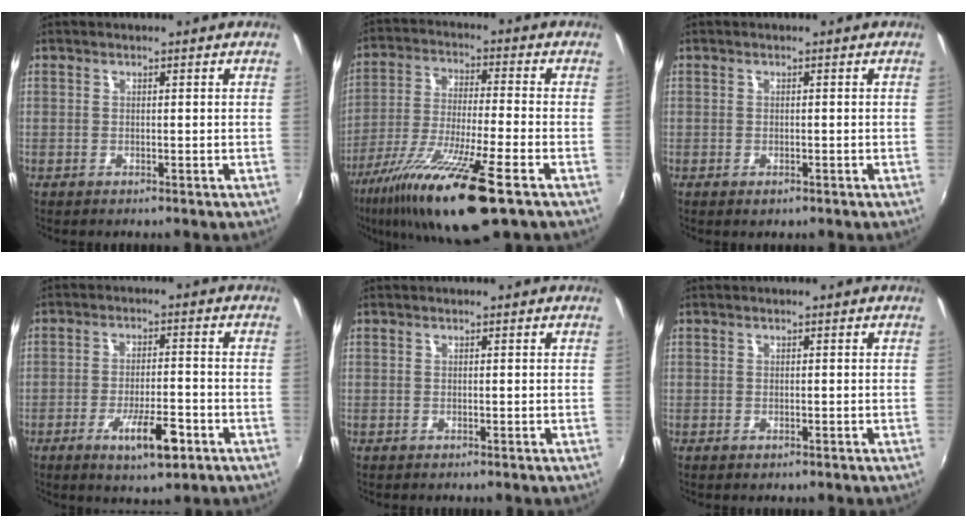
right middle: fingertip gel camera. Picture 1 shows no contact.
{"total": 17.8, "force": [-11.0, 1.5, 13.9], "torque": [-0.274, -0.046, -0.199]}
{"total": 0.7, "force": [-0.4, 0.5, 0.3], "torque": [-0.004, -0.002, -0.007]}
{"total": 10.7, "force": [-5.1, 2.6, 9.0], "torque": [-0.165, -0.016, -0.077]}
{"total": 0.0}
{"total": 0.0}